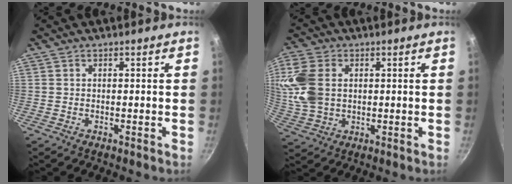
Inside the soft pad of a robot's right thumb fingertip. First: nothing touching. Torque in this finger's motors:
{"motor_torque": [1.88, 2.23, 0.98, -0.18, 0.18]}